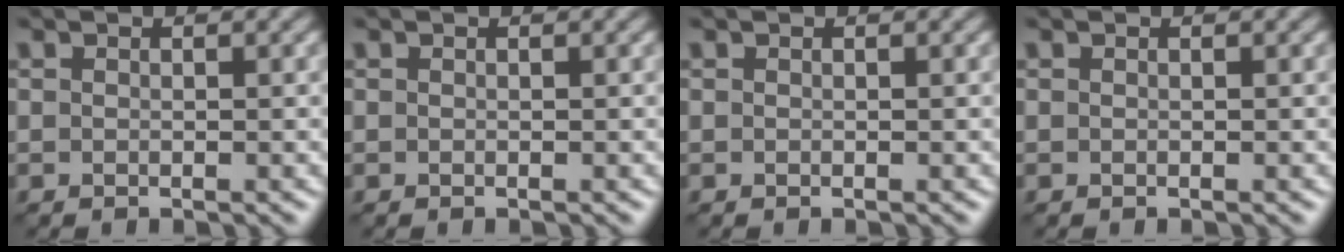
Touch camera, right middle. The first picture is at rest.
{"total": 0.0}
{"total": 0.0}
{"total": 0.0}